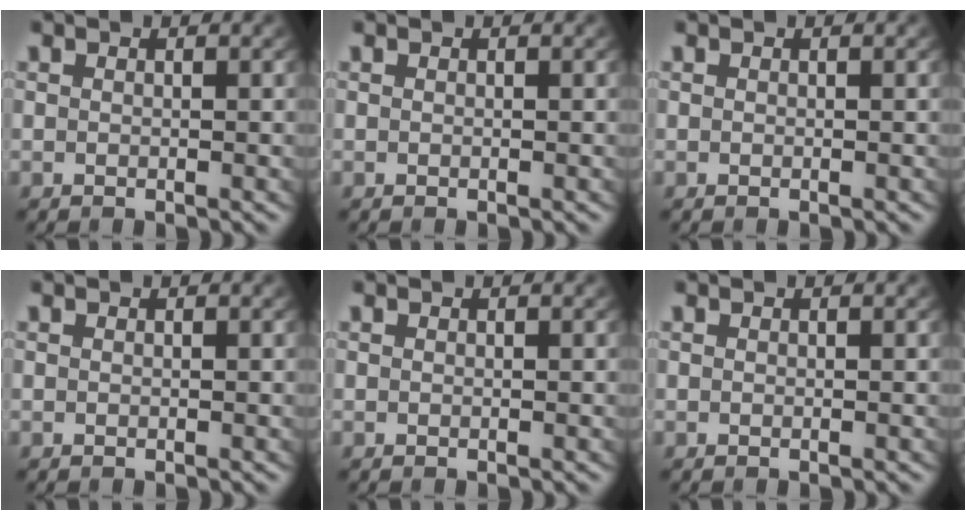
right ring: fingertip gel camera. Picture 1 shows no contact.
{"total": 0.0}
{"total": 0.0}
{"total": 0.0}
{"total": 0.0}
{"total": 0.0}